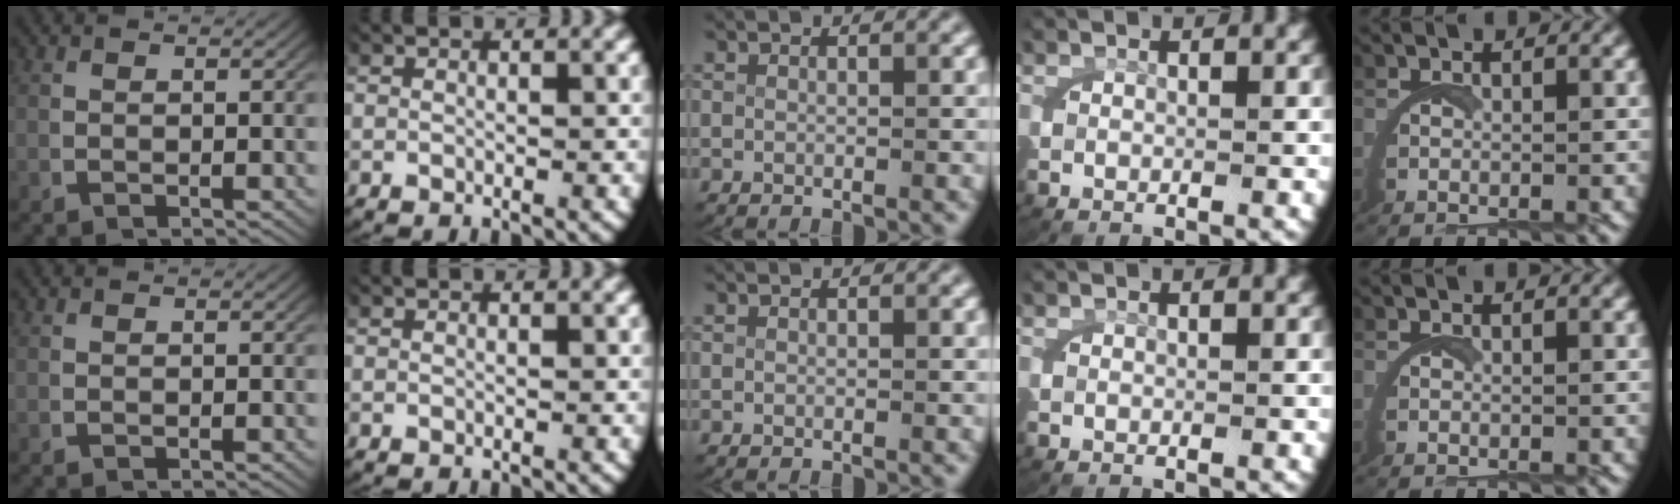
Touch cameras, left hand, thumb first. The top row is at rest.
{}